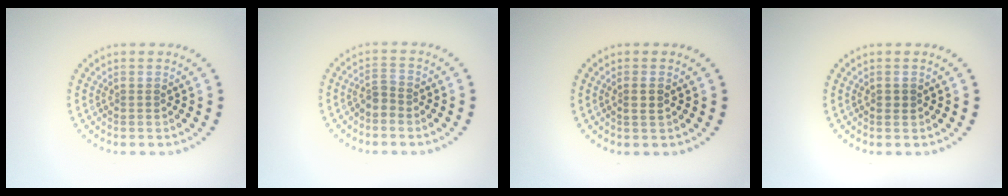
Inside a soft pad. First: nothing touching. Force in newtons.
{"total": 1.7, "press": 1.2, "slide": 1.1}
{"total": 1.0, "press": 0.9, "slide": 0.5}
{"total": 0.8, "press": 0.8, "slide": 0.3}